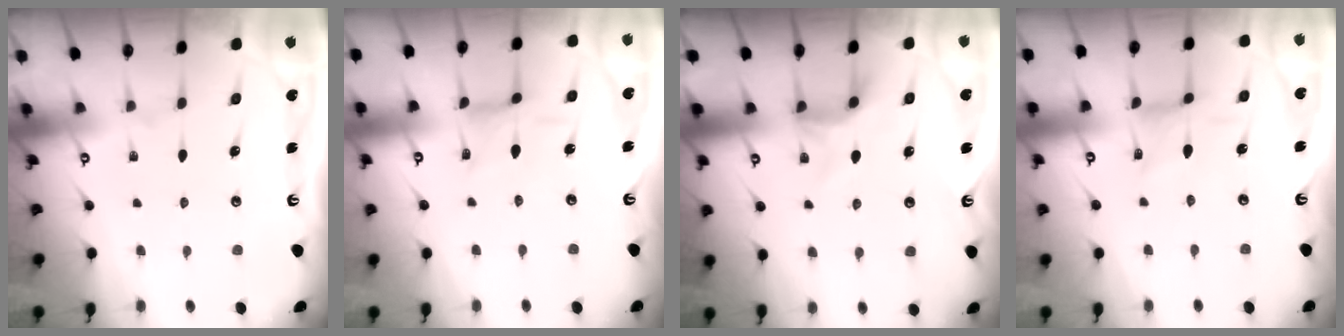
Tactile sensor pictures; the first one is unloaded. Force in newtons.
{"total": 2.3, "press": 2.3, "slide": 0.5}
{"total": 4.0, "press": 4.0, "slide": 0.4}
{"total": 1.6, "press": 1.5, "slide": 0.3}